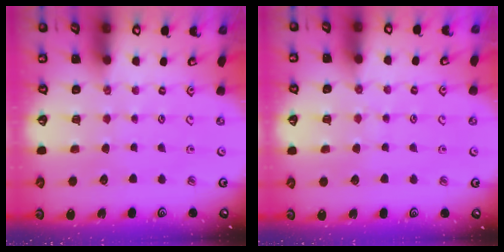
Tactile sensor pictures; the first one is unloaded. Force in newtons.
{"total": 5.0, "press": 5.0, "slide": 0.5}